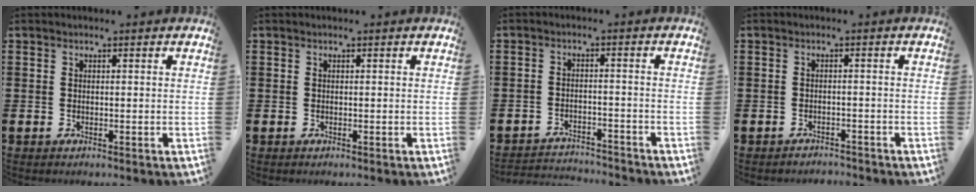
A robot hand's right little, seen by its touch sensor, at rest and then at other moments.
{"total": 0.0}
{"total": 2.6, "force": [-2.6, 0.2, -0.1], "torque": [-0.006, 0.001, -0.057]}
{"total": 1.3, "force": [-1.3, 0.1, -0.2], "torque": [-0.002, 0.004, -0.029]}